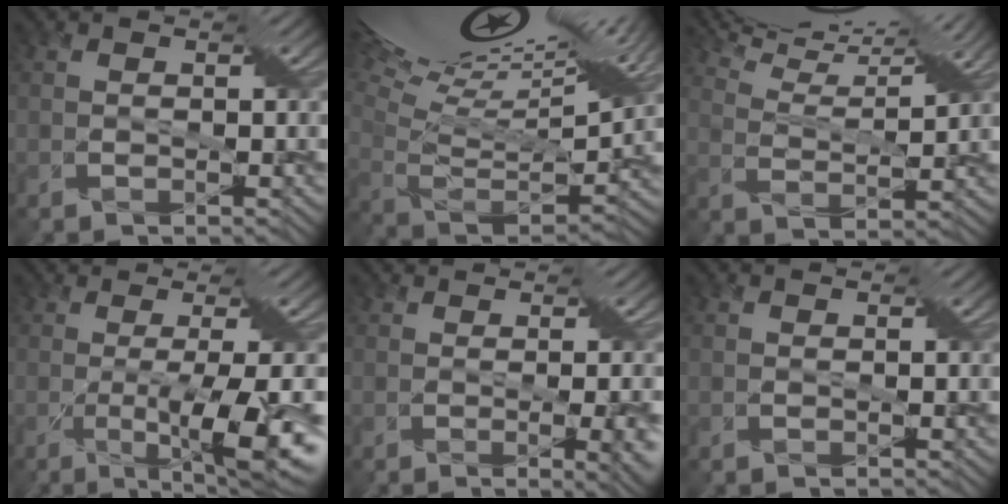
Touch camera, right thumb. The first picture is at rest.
{"total": 19.4, "force": [12.9, 4.3, 13.8], "torque": [-0.299, 0.041, 0.199]}
{"total": 12.6, "force": [11.2, 1.2, 5.6], "torque": [-0.139, 0.005, 0.163]}
{"total": 9.6, "force": [-2.6, 1.3, 9.2], "torque": [-0.149, -0.013, -0.026]}
{"total": 4.9, "force": [-0.3, 2.0, 4.5], "torque": [-0.067, -0.014, 0.007]}
{"total": 0.0}